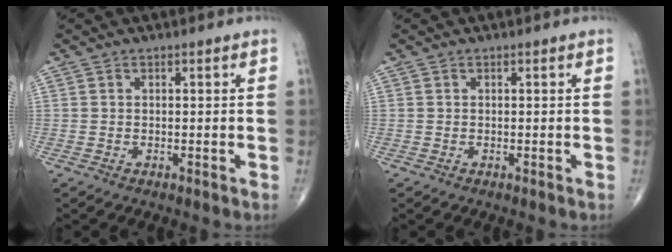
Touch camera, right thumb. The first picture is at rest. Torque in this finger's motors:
{"motor_torque": [-0.10, 0.08, -0.03, 0.07, 0.00]}